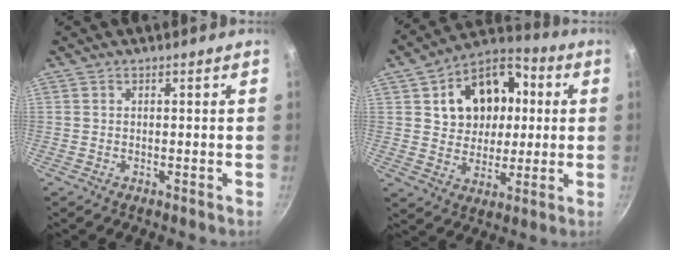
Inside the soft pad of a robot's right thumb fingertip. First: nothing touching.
{"total": 16.5, "force": [3.8, 12.1, 10.6], "torque": [-0.111, 0.013, 0.057]}